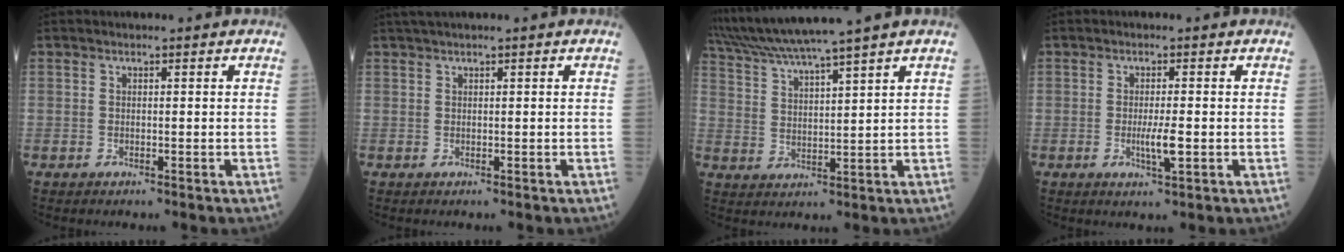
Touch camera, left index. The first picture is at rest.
{"total": 1.5, "force": [1.1, -0.2, 1.0], "torque": [-0.023, 0.018, 0.025]}
{"total": 11.1, "force": [9.6, -2.2, 5.1], "torque": [-0.095, 0.016, 0.172]}
{"total": 3.1, "force": [-0.6, 0.2, 3.1], "torque": [-0.058, -0.009, -0.011]}